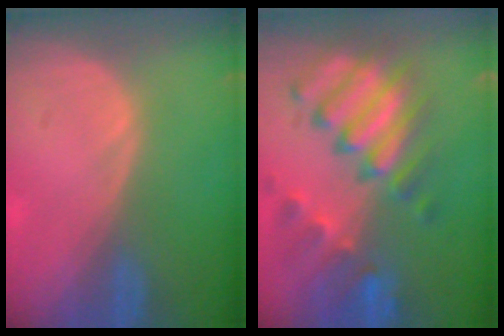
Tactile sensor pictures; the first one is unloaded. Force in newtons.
{"total": 11.3, "press": 9.8, "slide": 5.7}